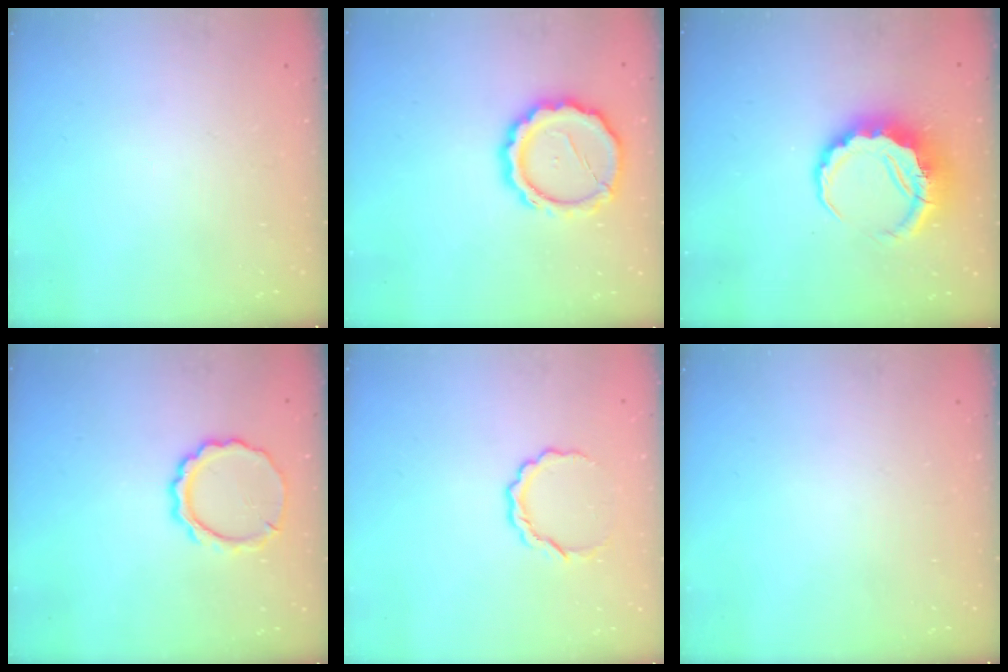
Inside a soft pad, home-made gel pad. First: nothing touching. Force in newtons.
{"total": 14.5, "press": 14.3, "slide": 2.7}
{"total": 7.3, "press": 7.0, "slide": 1.9}
{"total": 9.1, "press": 9.1, "slide": 0.8}
{"total": 5.3, "press": 5.2, "slide": 0.2}
{"total": 0.0}